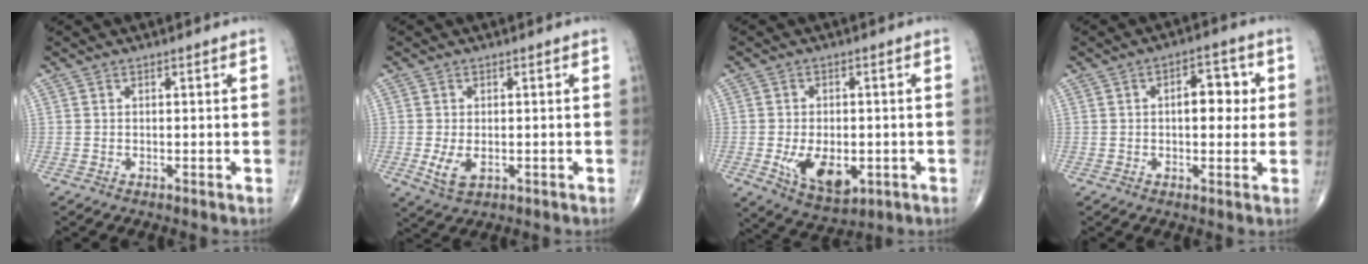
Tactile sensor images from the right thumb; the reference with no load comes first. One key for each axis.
{"total": 4.2, "fx": -0.9, "fy": 2.5, "fz": 3.3, "tx": -0.068, "ty": -0.010, "tz": -0.009}
{"total": 10.1, "fx": -2.6, "fy": 5.8, "fz": 7.8, "tx": -0.112, "ty": -0.005, "tz": -0.028}
{"total": 6.9, "fx": 0.9, "fy": 3.7, "fz": 5.8, "tx": -0.049, "ty": 0.005, "tz": 0.006}